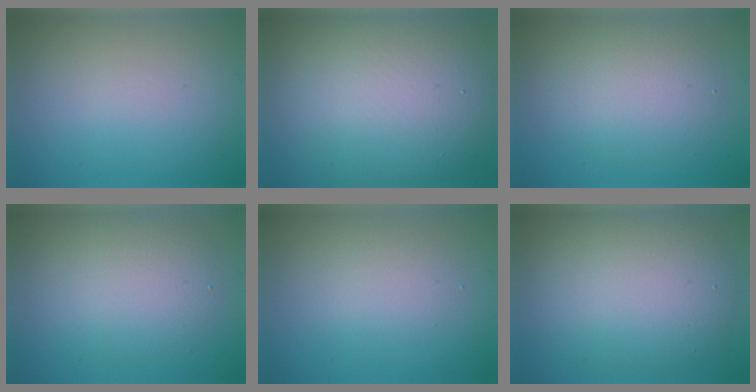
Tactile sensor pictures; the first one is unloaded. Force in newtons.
{"total": 14.4, "press": 14.4, "slide": 0.8}
{"total": 4.0, "press": 4.0, "slide": 0.3}
{"total": 4.5, "press": 4.5, "slide": 0.5}
{"total": 2.0, "press": 2.0, "slide": 0.2}
{"total": 8.4, "press": 8.4, "slide": 0.2}